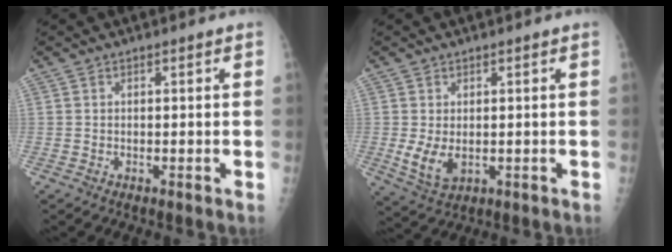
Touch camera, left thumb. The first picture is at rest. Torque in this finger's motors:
{"motor_torque": [-0.19, 0.47, 0.62, 0.07, 0.08]}